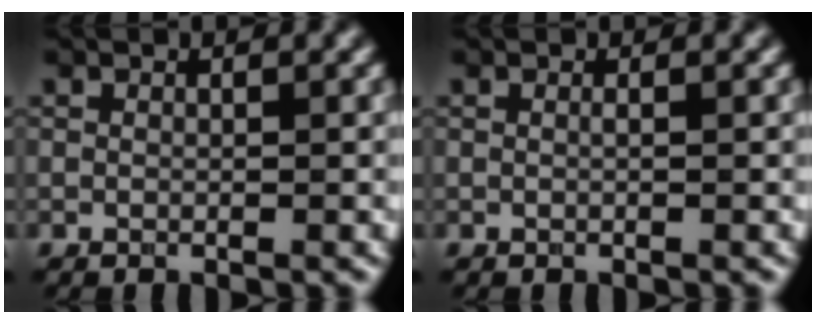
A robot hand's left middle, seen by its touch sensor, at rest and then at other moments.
{"total": 0.0}